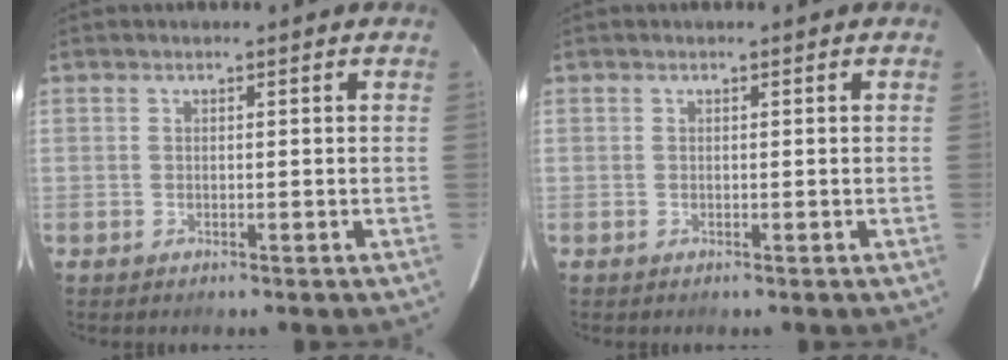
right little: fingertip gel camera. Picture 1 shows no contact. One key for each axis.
{"total": 0.0}